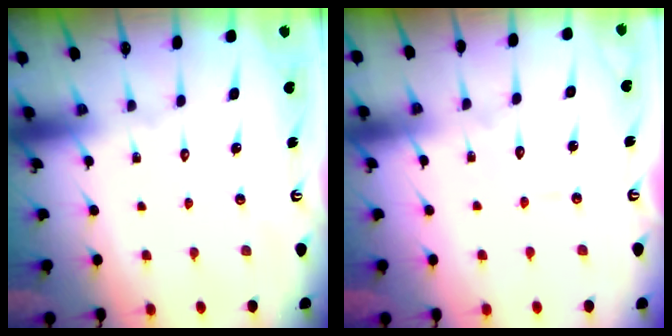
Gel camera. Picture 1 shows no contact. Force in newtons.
{"total": 3.5, "press": 3.4, "slide": 0.4}